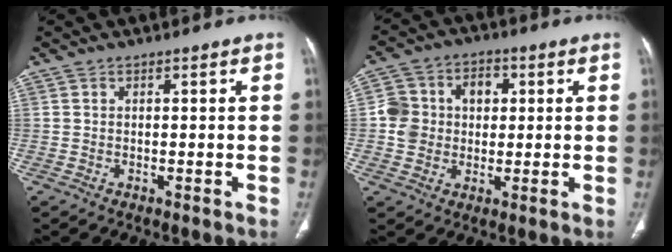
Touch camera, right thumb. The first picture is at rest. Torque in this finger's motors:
{"motor_torque": [1.10, 1.09, 0.83, 0.48, 0.05]}